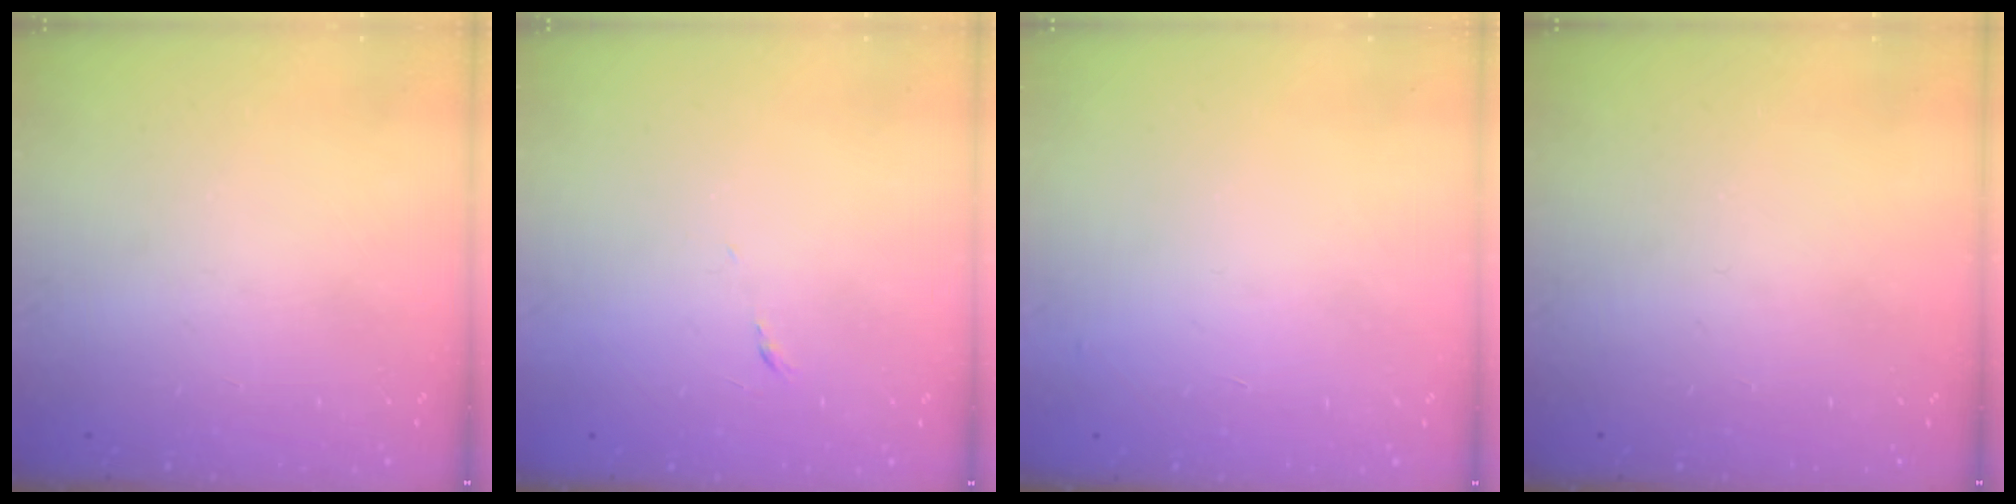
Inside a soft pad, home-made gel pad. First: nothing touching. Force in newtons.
{"total": 3.9, "press": 3.8, "slide": 0.9}
{"total": 2.9, "press": 2.9, "slide": 0.1}
{"total": 0.0}